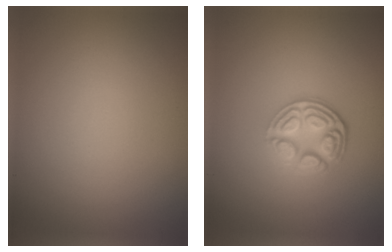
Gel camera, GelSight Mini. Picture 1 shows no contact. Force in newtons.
{"total": 4.1, "press": 3.2, "slide": 2.5}